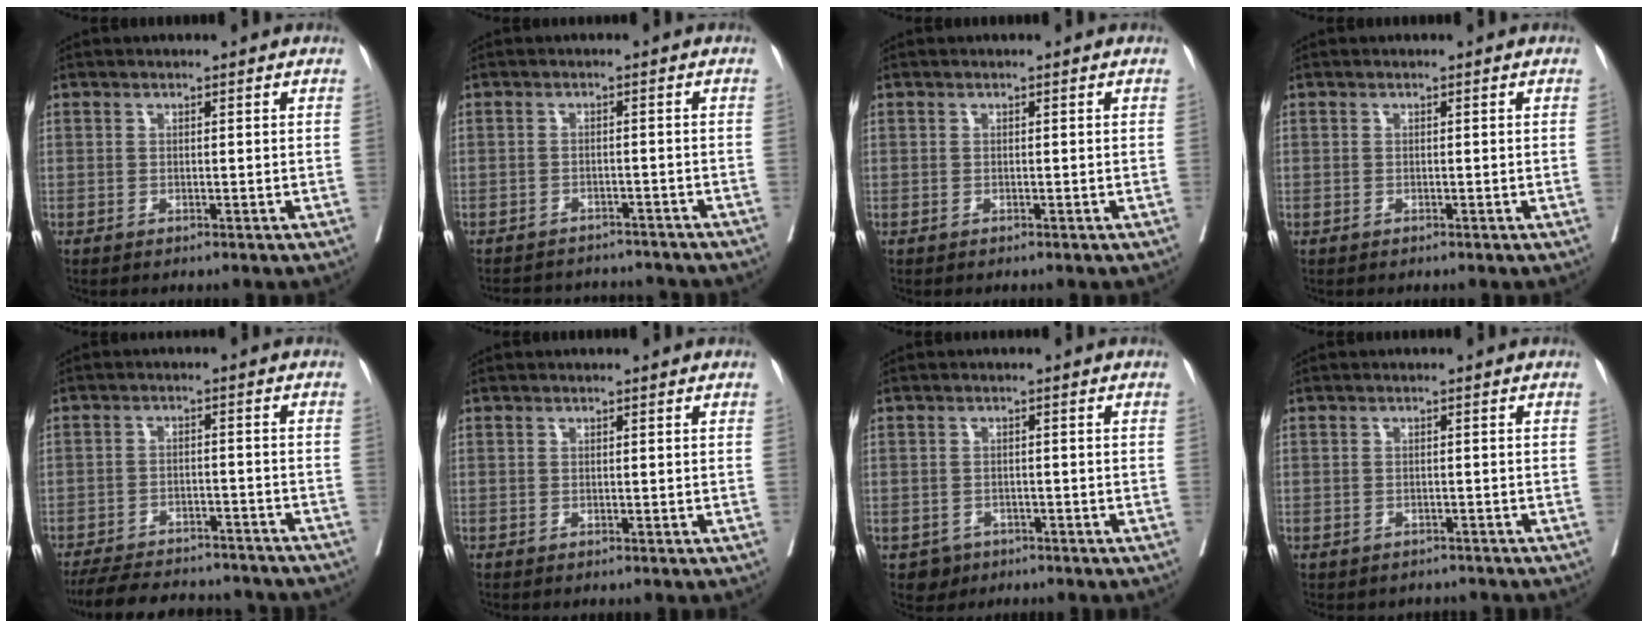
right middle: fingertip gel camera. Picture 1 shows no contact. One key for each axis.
{"total": 10.6, "fx": -9.9, "fy": 3.2, "fz": 2.2, "tx": -0.039, "ty": 0.013, "tz": -0.117}
{"total": 0.0}
{"total": 0.0}
{"total": 18.7, "fx": -16.8, "fy": 4.9, "fz": 6.7, "tx": -0.140, "ty": -0.009, "tz": -0.223}
{"total": 0.0}
{"total": 2.9, "fx": -1.7, "fy": 2.3, "fz": 0.2, "tx": -0.001, "ty": 0.009, "tz": -0.023}
{"total": 2.9, "fx": -2.5, "fy": 1.5, "fz": 0.1, "tx": -0.005, "ty": 0.008, "tz": -0.033}